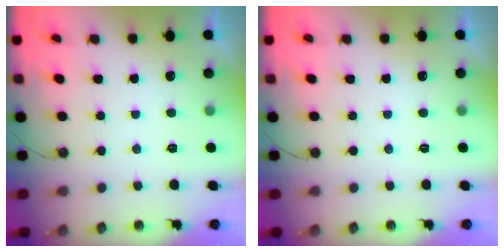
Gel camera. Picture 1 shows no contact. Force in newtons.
{"total": 0.0}